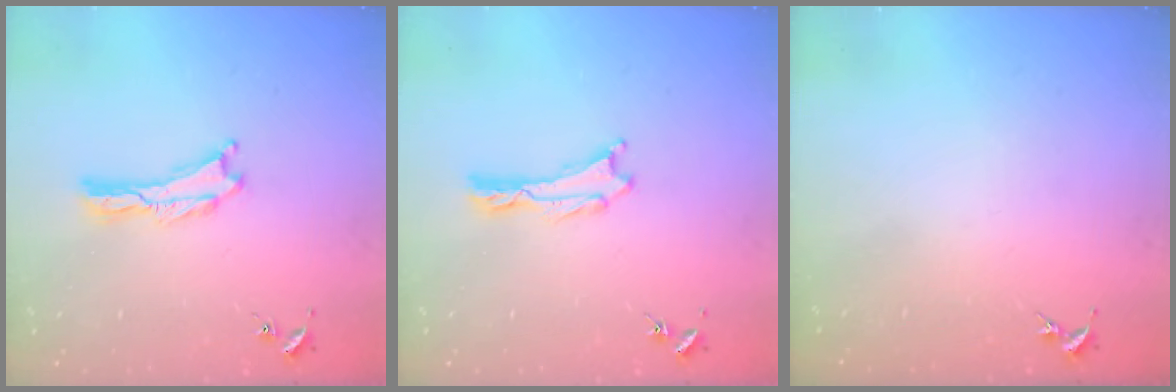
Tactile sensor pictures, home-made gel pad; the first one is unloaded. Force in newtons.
{"total": 0.6, "press": 0.6, "slide": 0.1}
{"total": 0.0}